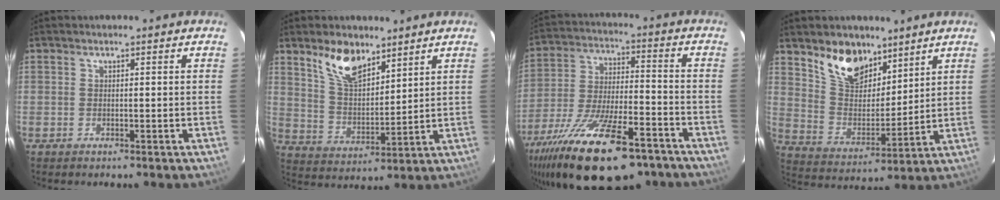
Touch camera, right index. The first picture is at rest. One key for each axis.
{"total": 10.1, "fx": 7.1, "fy": 4.4, "fz": 5.6, "tx": -0.102, "ty": 0.008, "tz": 0.141}
{"total": 26.0, "fx": -18.0, "fy": 8.8, "fz": 16.6, "tx": -0.316, "ty": -0.050, "tz": -0.280}
{"total": 12.4, "fx": 8.8, "fy": 6.6, "fz": 5.8, "tx": -0.116, "ty": 0.004, "tz": 0.171}